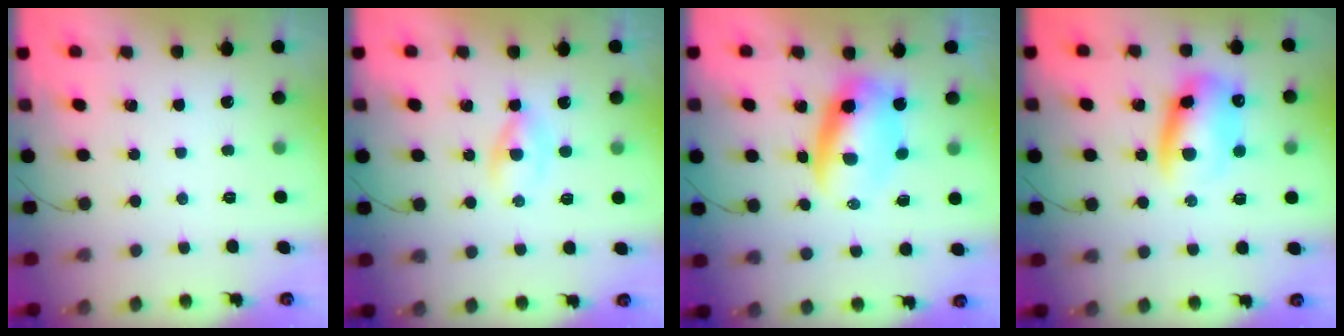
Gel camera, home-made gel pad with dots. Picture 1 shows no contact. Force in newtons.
{"total": 2.1, "press": 1.7, "slide": 1.2}
{"total": 7.6, "press": 7.3, "slide": 2.1}
{"total": 11.5, "press": 11.3, "slide": 2.5}